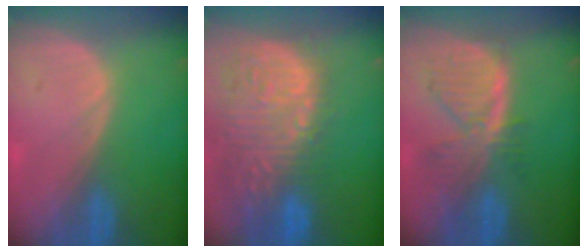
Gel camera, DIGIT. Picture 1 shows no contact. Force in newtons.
{"total": 15.3, "press": 12.6, "slide": 8.7}
{"total": 8.1, "press": 7.0, "slide": 4.0}